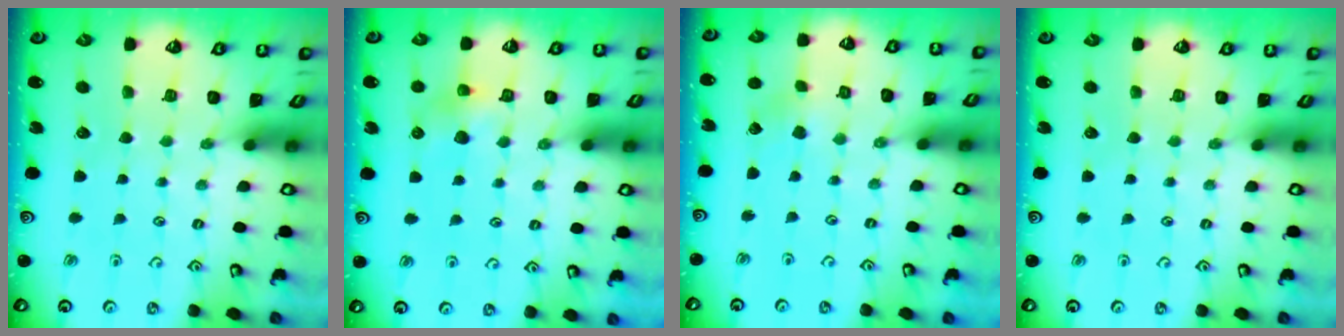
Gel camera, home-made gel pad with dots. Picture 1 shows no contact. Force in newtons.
{"total": 5.7, "press": 5.7, "slide": 0.5}
{"total": 1.8, "press": 1.8, "slide": 0.3}
{"total": 0.0}